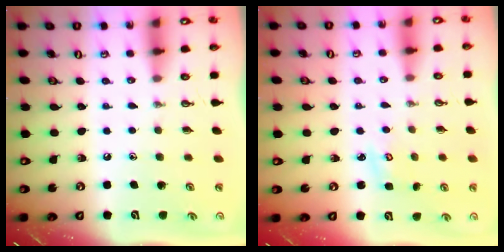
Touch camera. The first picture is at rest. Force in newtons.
{"total": 2.7, "press": 2.7, "slide": 0.3}